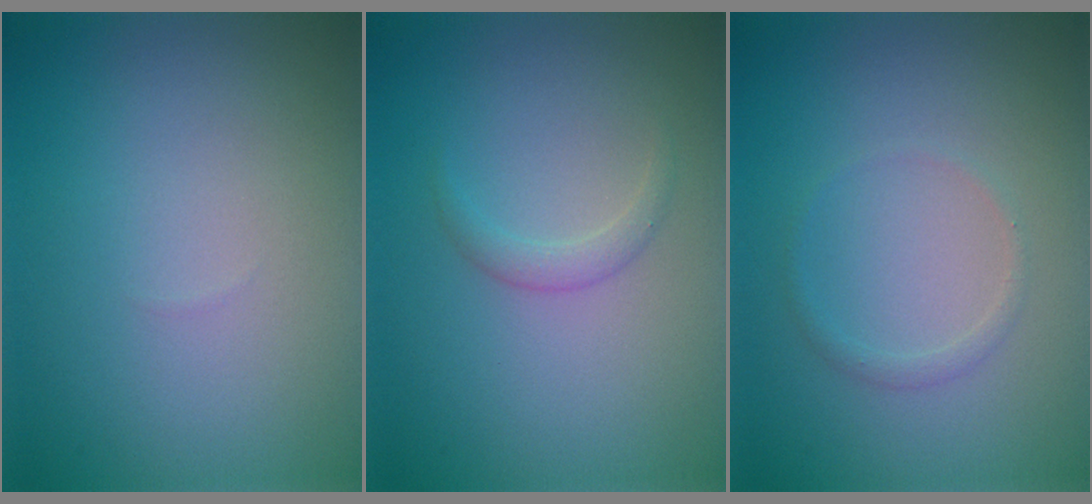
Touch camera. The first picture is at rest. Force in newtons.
{"total": 1.2, "press": 1.2, "slide": 0.0}
{"total": 0.8, "press": 0.8, "slide": 0.0}